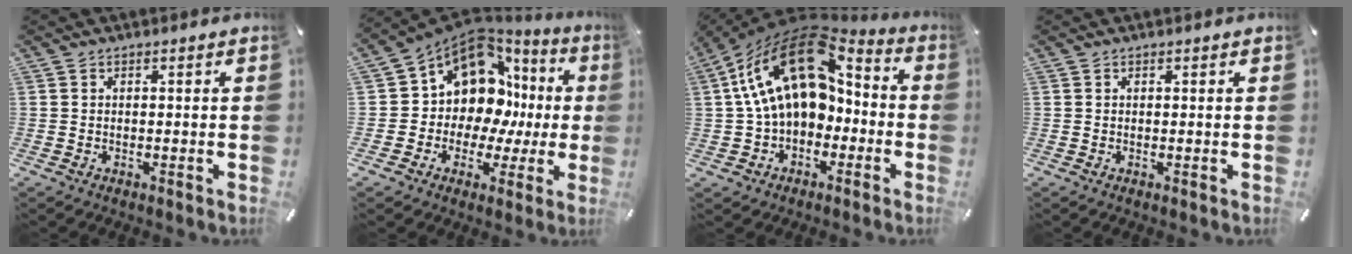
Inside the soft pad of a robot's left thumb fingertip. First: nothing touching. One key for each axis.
{"total": 11.9, "fx": 4.5, "fy": 9.6, "fz": 5.5, "tx": -0.115, "ty": -0.071, "tz": 0.084}
{"total": 20.8, "fx": 4.2, "fy": 14.2, "fz": 14.6, "tx": -0.269, "ty": -0.016, "tz": 0.074}
{"total": 0.0}